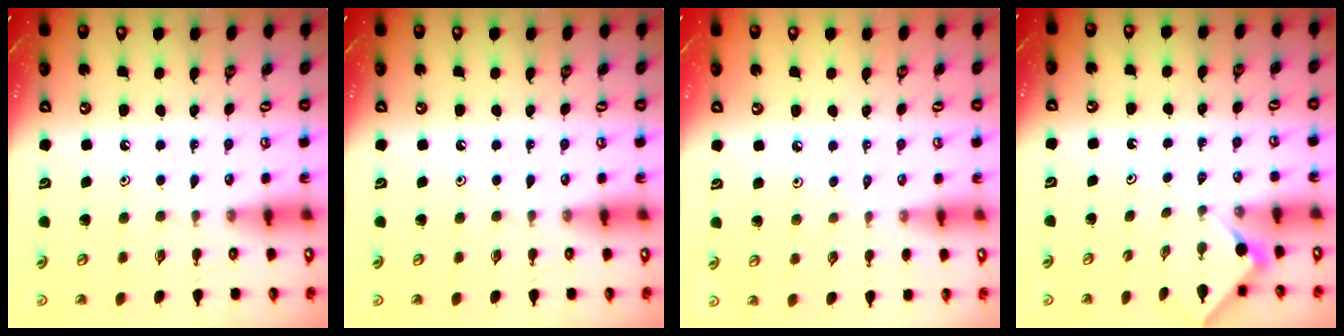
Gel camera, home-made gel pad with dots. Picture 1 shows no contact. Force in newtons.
{"total": 0.0}
{"total": 1.1, "press": 1.1, "slide": 0.4}
{"total": 2.7, "press": 2.7, "slide": 0.4}